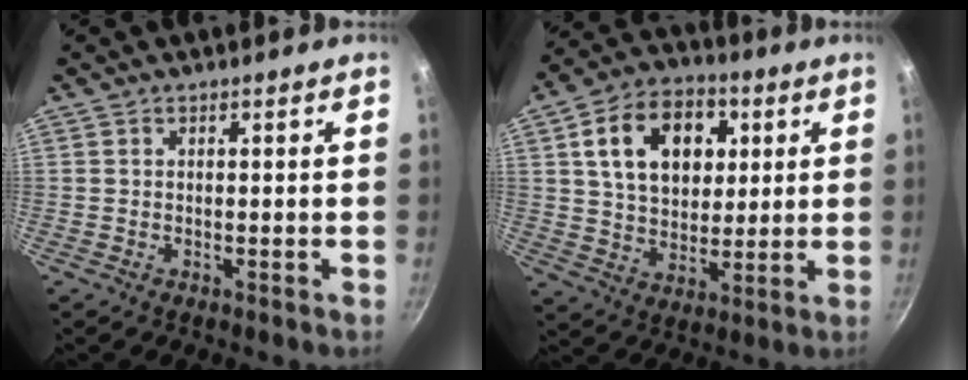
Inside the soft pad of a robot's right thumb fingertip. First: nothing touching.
{"total": 17.0, "force": [4.7, 12.0, 11.1], "torque": [-0.148, 0.002, 0.073]}